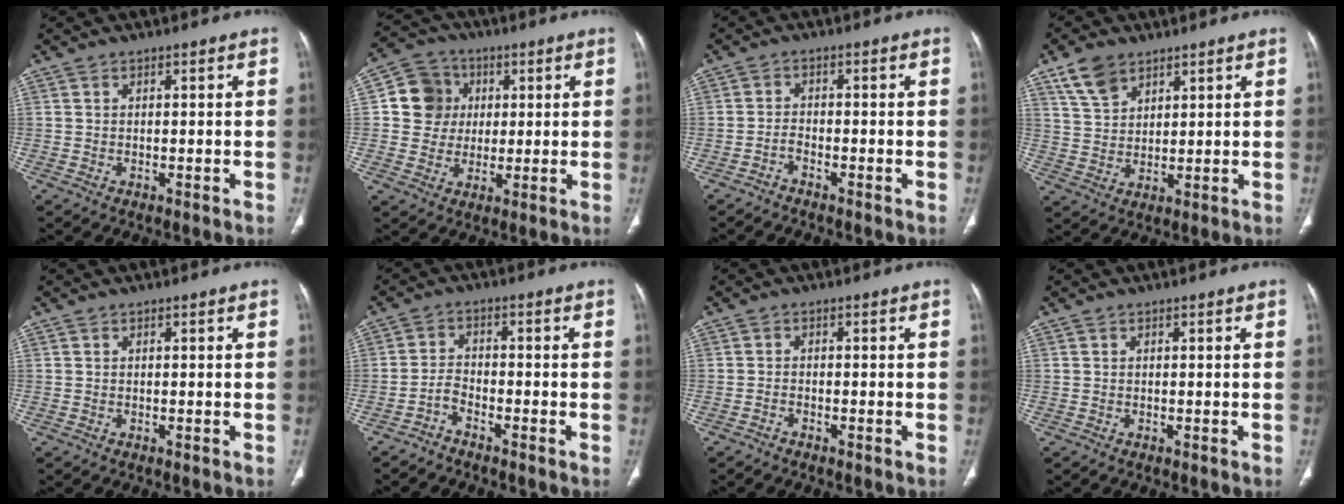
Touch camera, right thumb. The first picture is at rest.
{"total": 9.7, "force": [1.8, 9.0, 3.0], "torque": [-0.024, 0.003, 0.026]}
{"total": 1.7, "force": [-1.5, 0.4, 0.6], "torque": [-0.014, 0.015, -0.029]}
{"total": 7.1, "force": [4.7, 4.2, 3.3], "torque": [-0.050, -0.017, 0.098]}
{"total": 0.0}
{"total": 2.5, "force": [-2.2, 0.7, 1.0], "torque": [-0.021, 0.017, -0.046]}
{"total": 0.9, "force": [-0.8, 0.2, 0.2], "torque": [-0.008, 0.005, -0.016]}
{"total": 0.0}